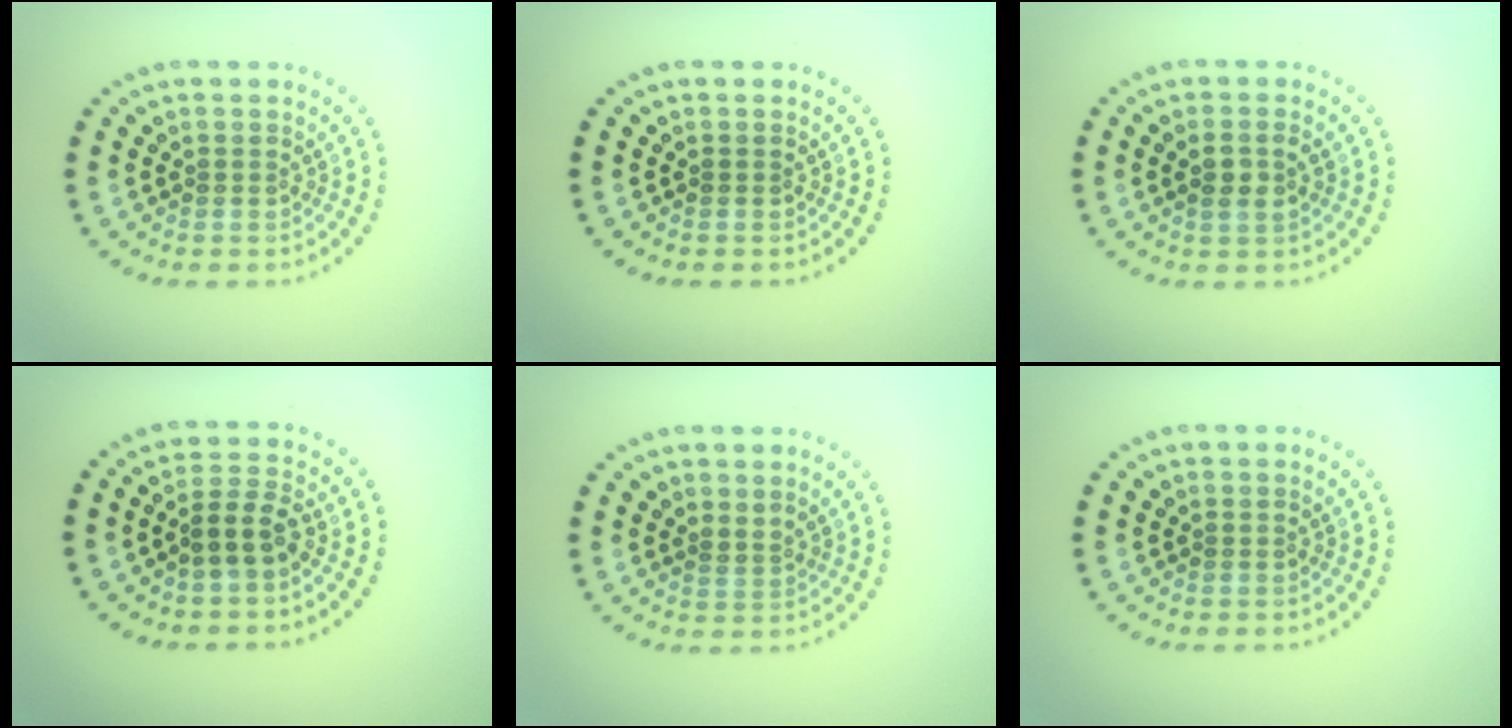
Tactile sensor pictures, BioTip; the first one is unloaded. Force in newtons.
{"total": 0.0}
{"total": 2.0, "press": 1.9, "slide": 0.7}
{"total": 2.9, "press": 2.5, "slide": 1.4}
{"total": 0.7, "press": 0.3, "slide": 0.6}
{"total": 0.0}